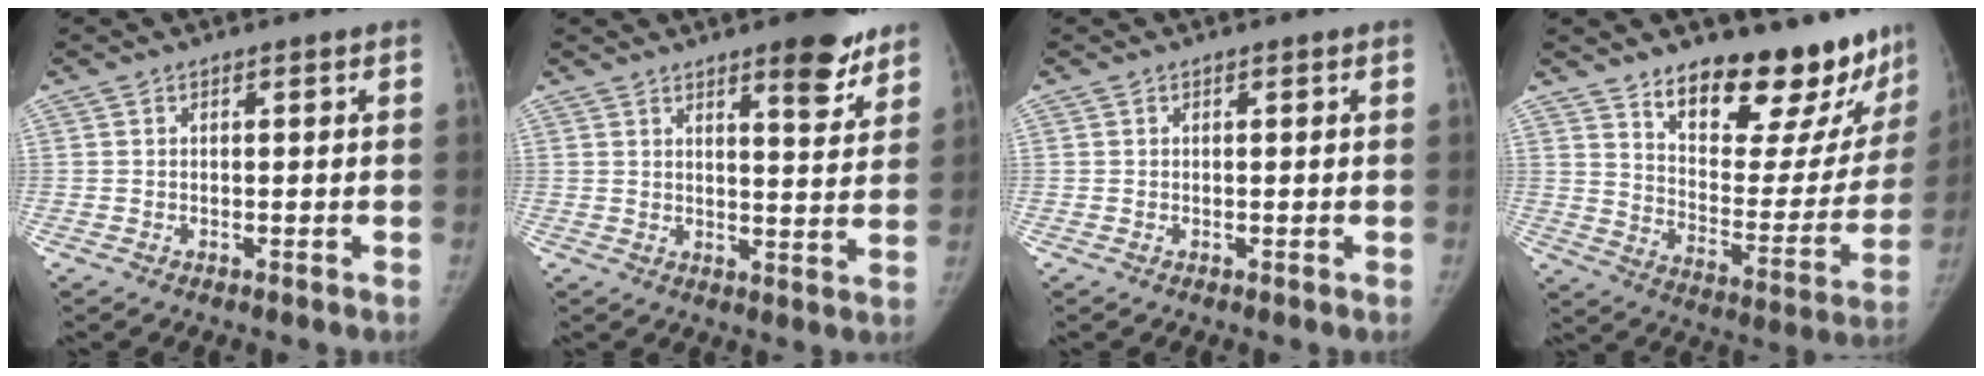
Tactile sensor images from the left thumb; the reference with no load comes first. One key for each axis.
{"total": 8.7, "fx": 6.0, "fy": 2.5, "fz": 5.8, "tx": -0.052, "ty": -0.038, "tz": 0.080}
{"total": 0.0}
{"total": 23.9, "fx": 18.4, "fy": 9.3, "fz": 12.2, "tx": -0.124, "ty": -0.119, "tz": 0.264}